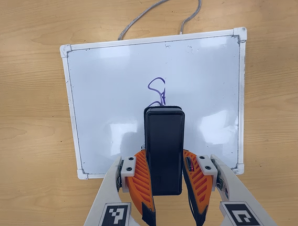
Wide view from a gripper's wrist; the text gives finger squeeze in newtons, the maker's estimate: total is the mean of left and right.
{"total": 8.3, "left": 6.6, "right": 10.1}